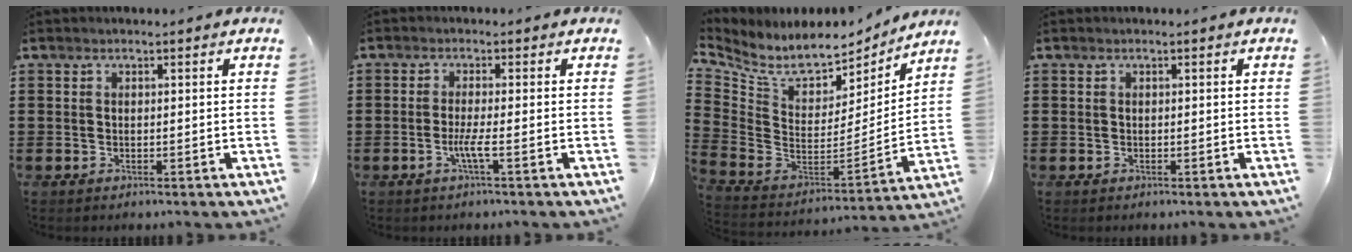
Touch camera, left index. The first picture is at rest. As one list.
[{"total": 3.2, "force": [-1.2, 0.0, 3.0], "torque": [-0.067, -0.010, -0.027]}, {"total": 7.0, "force": [5.8, 2.9, 2.5], "torque": [-0.087, -0.053, 0.102]}, {"total": 0.0}]